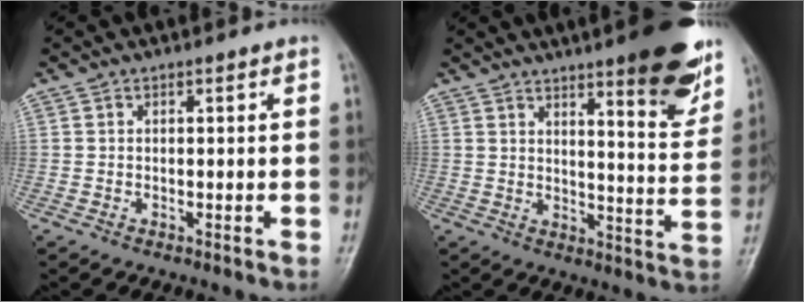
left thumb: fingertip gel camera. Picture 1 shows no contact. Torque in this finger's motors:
{"motor_torque": [3.86, 1.14, 1.29, -1.48, 0.34]}